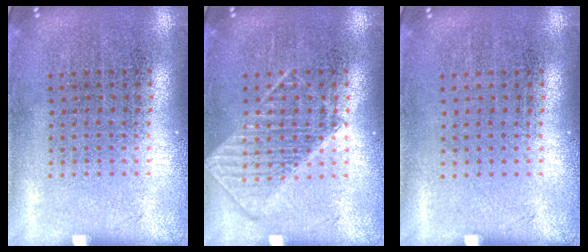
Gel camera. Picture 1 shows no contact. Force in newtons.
{"total": 2.2, "press": 2.1, "slide": 0.4}
{"total": 0.0}